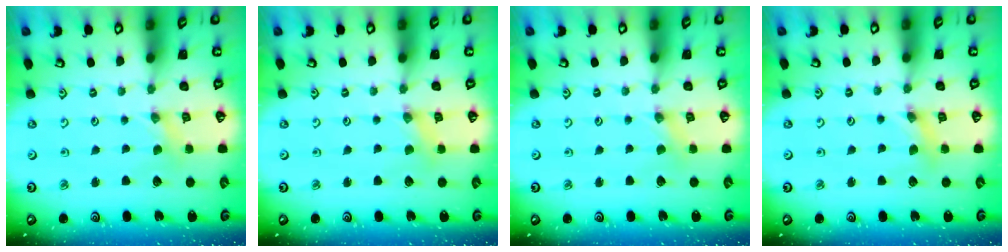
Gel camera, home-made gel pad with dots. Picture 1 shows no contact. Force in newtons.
{"total": 1.6, "press": 1.6, "slide": 0.3}
{"total": 1.7, "press": 1.7, "slide": 0.3}
{"total": 3.0, "press": 3.0, "slide": 0.3}